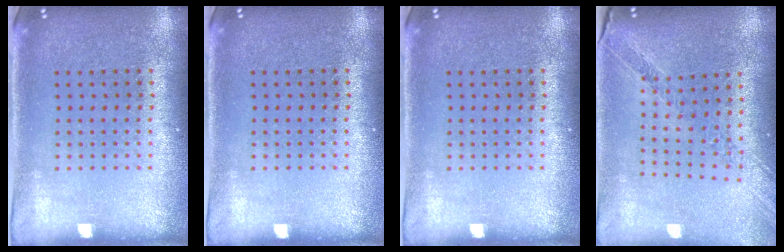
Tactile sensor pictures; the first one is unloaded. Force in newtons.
{"total": 0.0}
{"total": 0.0}
{"total": 1.0, "press": 1.0, "slide": 0.0}